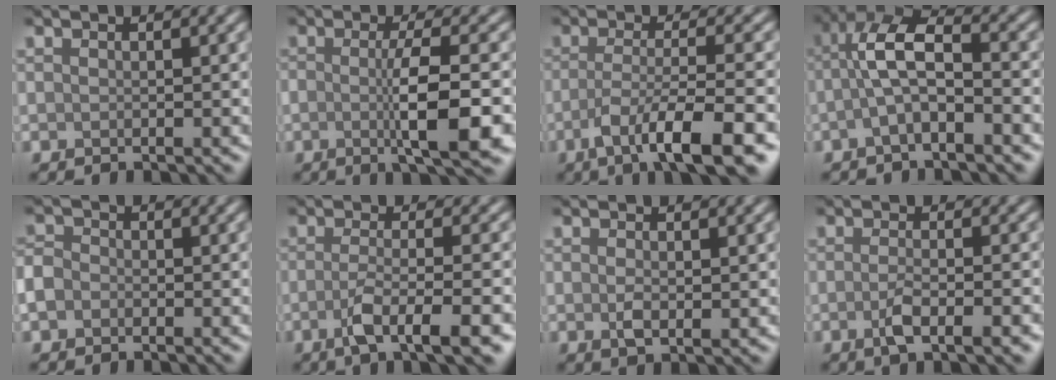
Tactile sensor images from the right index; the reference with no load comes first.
{"total": 6.3, "force": [-1.1, 1.1, 6.1], "torque": [-0.101, -0.003, -0.021]}
{"total": 7.9, "force": [-3.5, 1.7, 6.9], "torque": [-0.110, -0.006, -0.065]}
{"total": 5.1, "force": [-0.9, 1.7, 4.8], "torque": [-0.098, 0.019, -0.027]}
{"total": 2.0, "force": [-0.7, 1.7, 0.9], "torque": [-0.015, 0.000, -0.020]}
{"total": 5.5, "force": [-2.1, 1.4, 4.9], "torque": [-0.084, -0.006, -0.040]}
{"total": 1.7, "force": [0.0, 0.8, 1.5], "torque": [-0.030, -0.003, 0.002]}
{"total": 3.6, "force": [-1.4, 1.0, 3.2], "torque": [-0.057, -0.001, -0.028]}